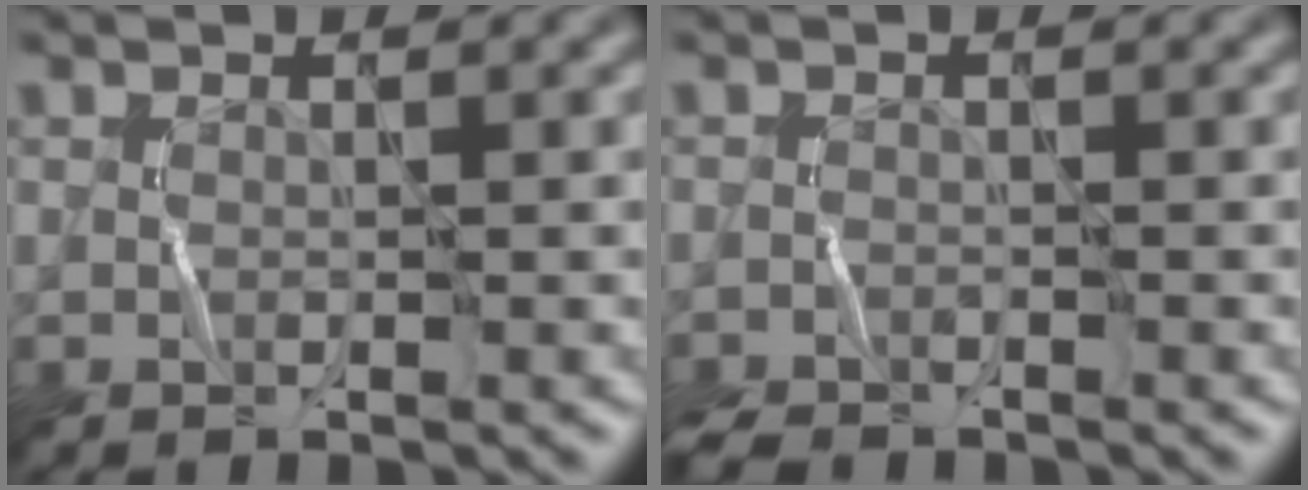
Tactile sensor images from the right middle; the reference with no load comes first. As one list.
[{"total": 2.0, "force": [-1.9, 0.2, 0.4], "torque": [-0.017, -0.003, -0.039]}]